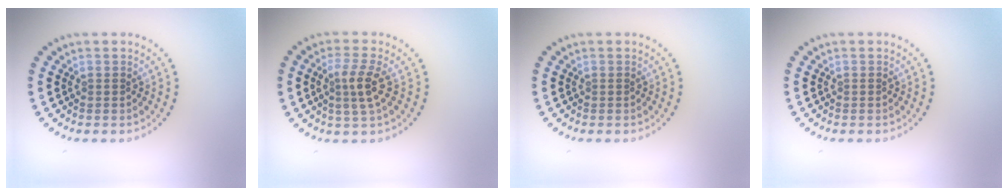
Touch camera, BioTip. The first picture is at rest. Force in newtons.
{"total": 2.6, "press": 2.3, "slide": 1.3}
{"total": 0.0}
{"total": 0.0}